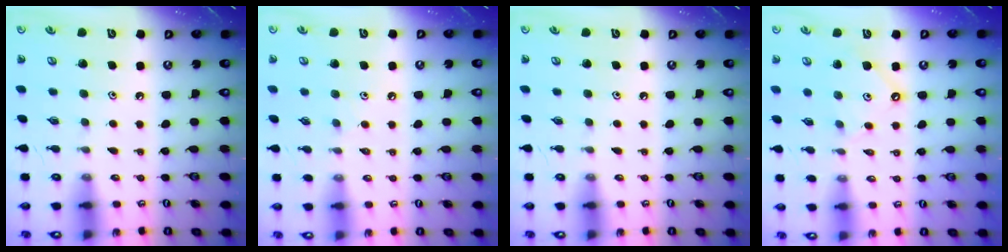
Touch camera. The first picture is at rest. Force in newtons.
{"total": 3.0, "press": 3.0, "slide": 0.6}
{"total": 0.0}
{"total": 5.1, "press": 5.1, "slide": 0.6}